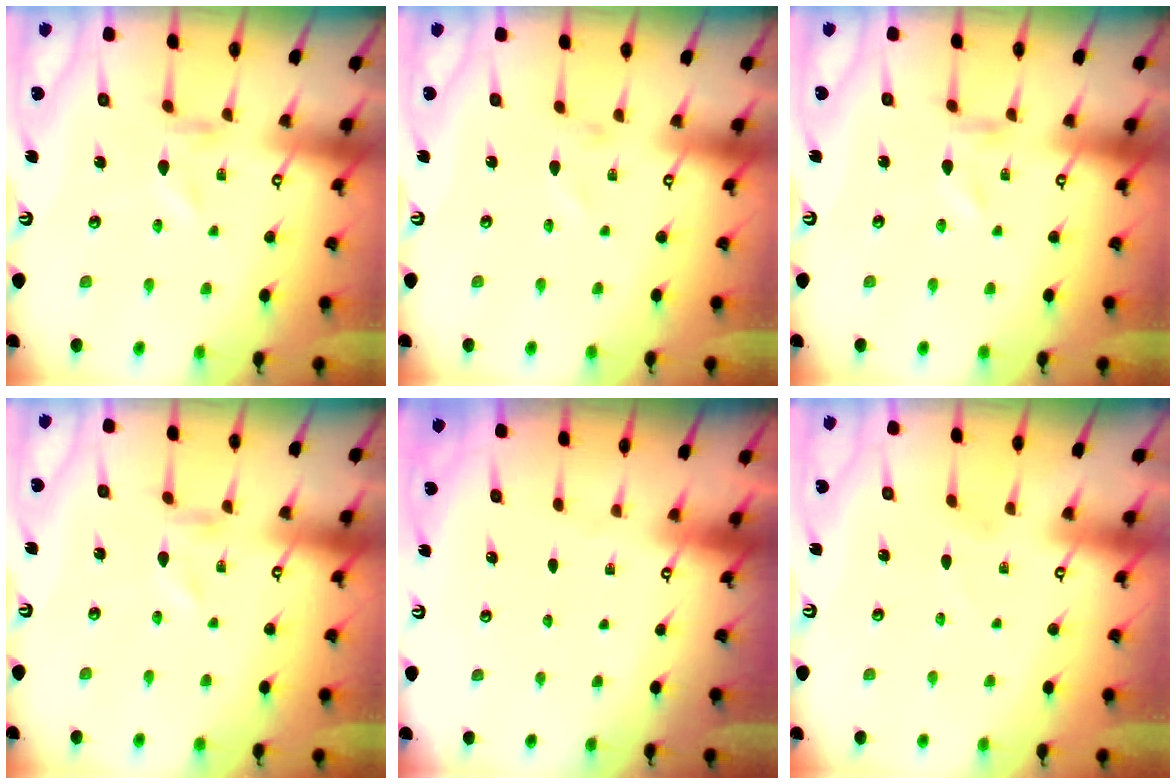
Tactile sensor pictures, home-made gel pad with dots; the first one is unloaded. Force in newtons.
{"total": 1.3, "press": 1.3, "slide": 0.1}
{"total": 0.0}
{"total": 0.0}
{"total": 0.0}
{"total": 0.9, "press": 0.9, "slide": 0.1}